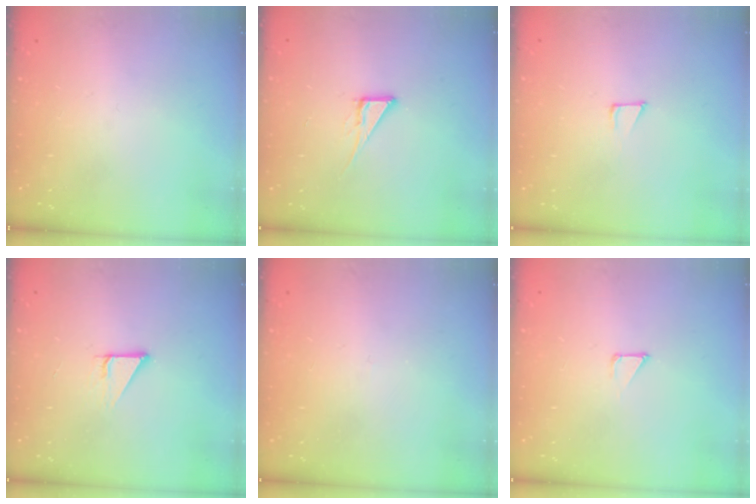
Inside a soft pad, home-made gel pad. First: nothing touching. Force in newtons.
{"total": 6.0, "press": 6.0, "slide": 0.4}
{"total": 7.0, "press": 6.8, "slide": 1.4}
{"total": 2.9, "press": 2.9, "slide": 0.2}
{"total": 2.7, "press": 2.7, "slide": 0.3}
{"total": 1.7, "press": 1.7, "slide": 0.0}